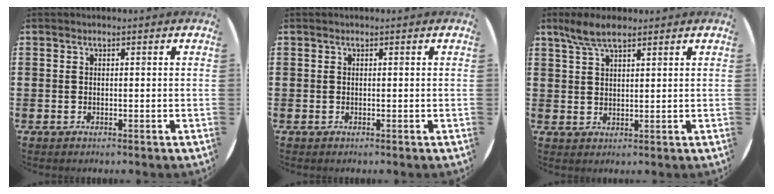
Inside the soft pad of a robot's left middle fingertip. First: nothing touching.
{"total": 0.0}
{"total": 4.7, "force": [3.6, 1.3, 2.7], "torque": [-0.060, 0.002, 0.065]}